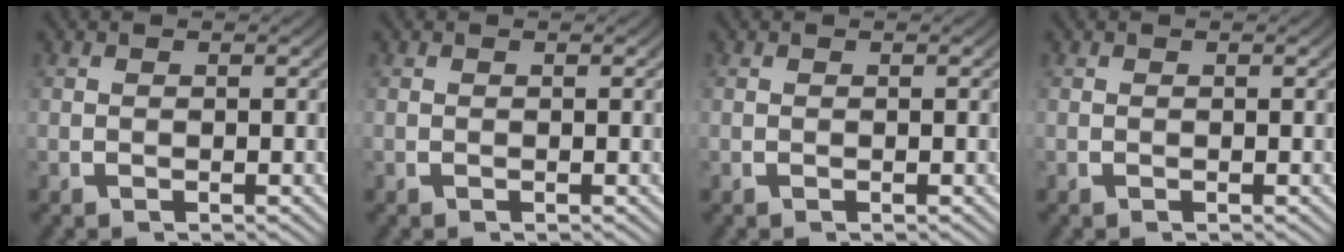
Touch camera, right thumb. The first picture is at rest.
{"total": 0.0}
{"total": 0.0}
{"total": 0.0}